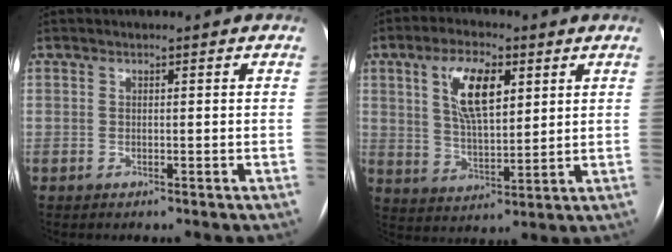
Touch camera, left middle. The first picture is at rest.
{"total": 9.8, "force": [3.8, 3.6, 8.2], "torque": [-0.157, 0.009, 0.074]}